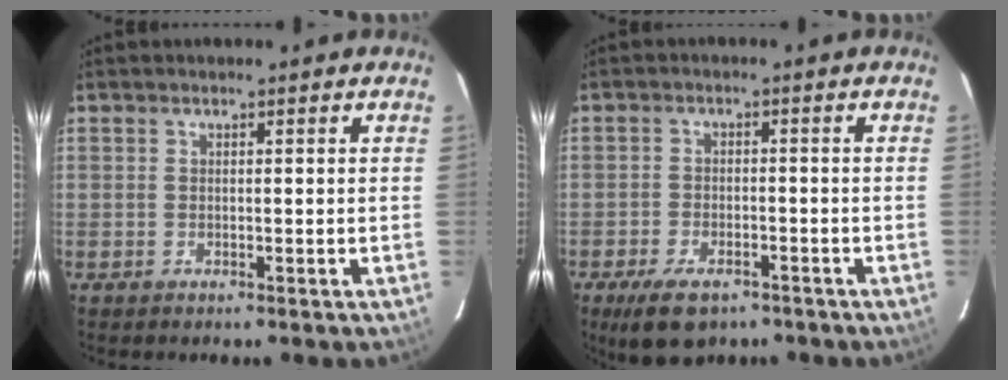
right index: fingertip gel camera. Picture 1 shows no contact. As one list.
[{"total": 8.5, "force": [-5.8, 3.9, 4.8], "torque": [-0.107, -0.013, -0.092]}]